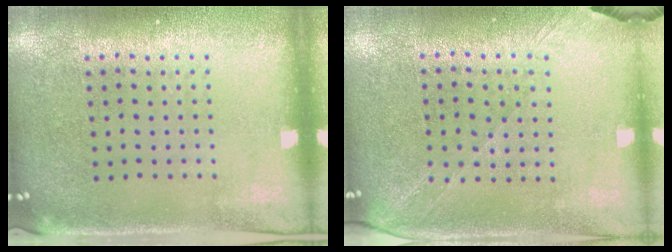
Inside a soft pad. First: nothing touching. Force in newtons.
{"total": 1.4, "press": 1.2, "slide": 0.8}